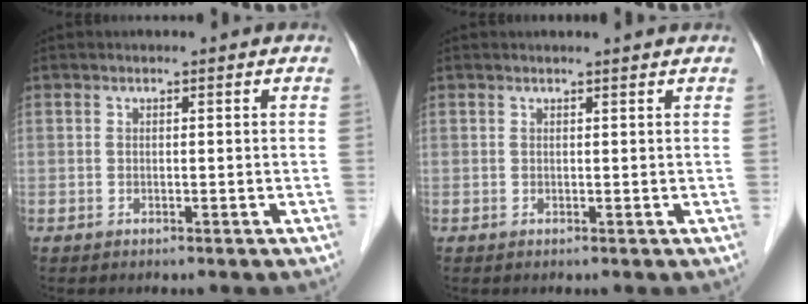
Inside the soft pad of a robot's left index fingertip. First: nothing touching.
{"total": 1.5, "force": [1.4, -0.3, 0.4], "torque": [-0.013, 0.004, 0.020]}